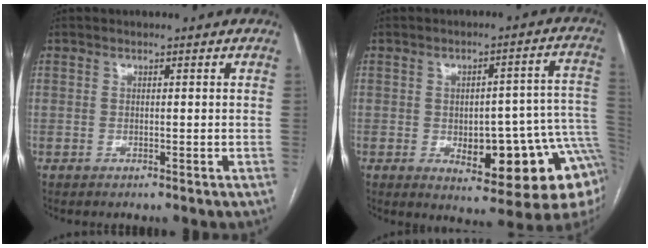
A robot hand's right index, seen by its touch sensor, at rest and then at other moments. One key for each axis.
{"total": 17.5, "fx": -5.1, "fy": 5.9, "fz": 15.6, "tx": -0.109, "ty": 0.033, "tz": -0.047}